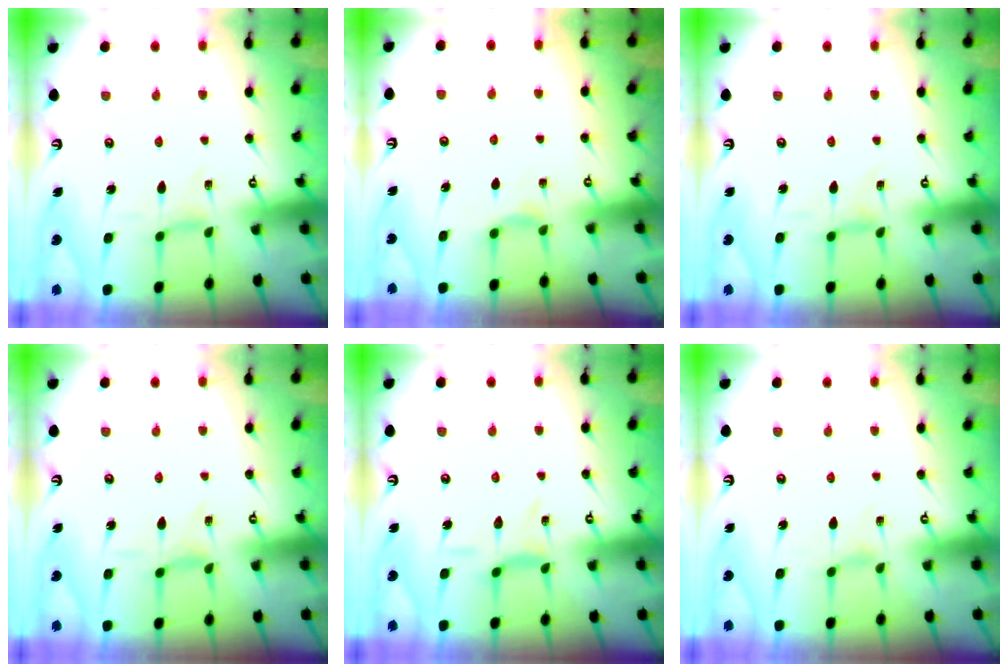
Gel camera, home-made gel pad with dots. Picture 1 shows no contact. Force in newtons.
{"total": 4.2, "press": 4.2, "slide": 0.7}
{"total": 0.9, "press": 0.9, "slide": 0.3}
{"total": 2.4, "press": 2.4, "slide": 0.3}
{"total": 3.6, "press": 3.6, "slide": 0.2}
{"total": 0.0}